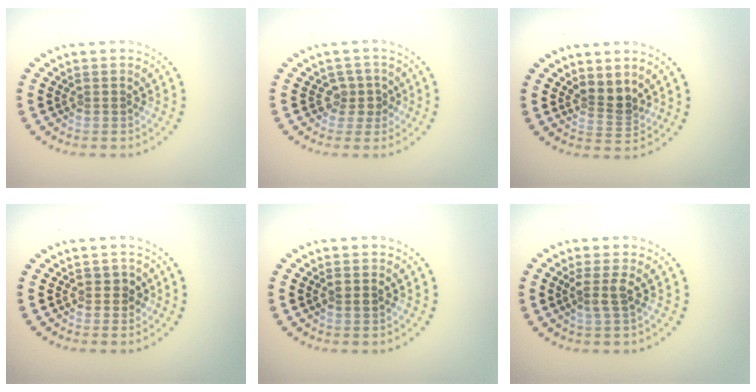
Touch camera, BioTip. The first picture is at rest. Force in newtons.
{"total": 1.9, "press": 1.4, "slide": 1.3}
{"total": 2.3, "press": 1.8, "slide": 1.5}
{"total": 1.1, "press": 1.0, "slide": 0.3}
{"total": 1.1, "press": 1.0, "slide": 0.3}
{"total": 1.9, "press": 1.5, "slide": 1.1}